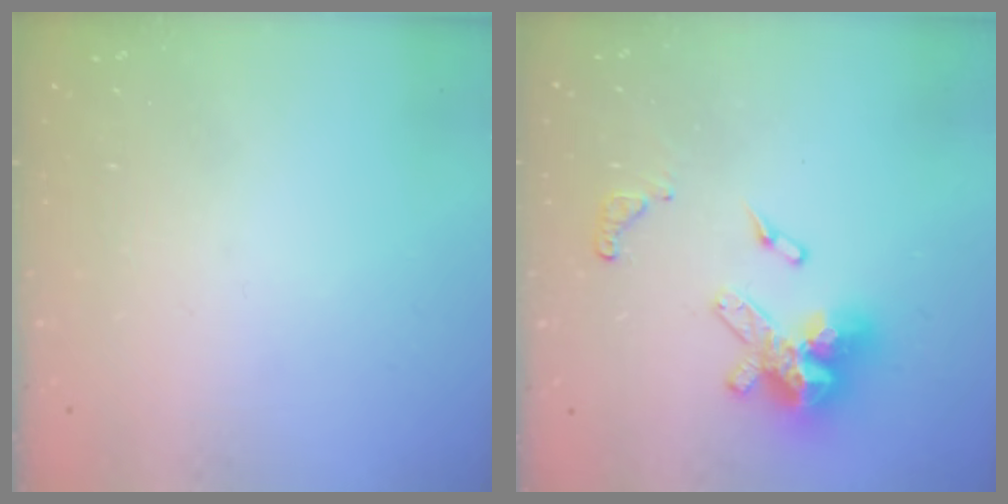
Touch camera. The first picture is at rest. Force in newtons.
{"total": 13.7, "press": 13.6, "slide": 1.2}